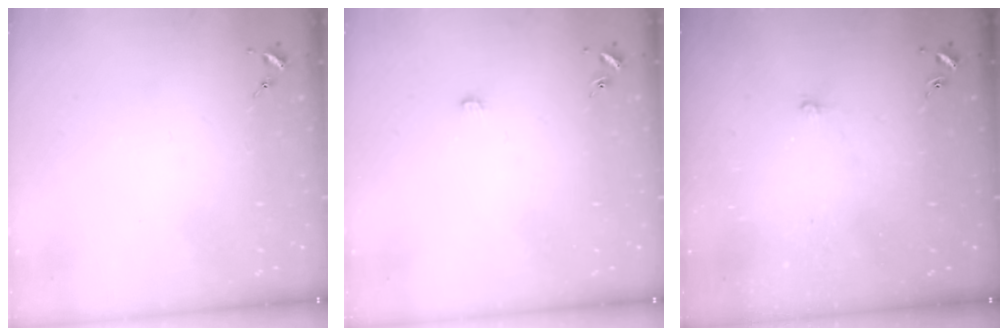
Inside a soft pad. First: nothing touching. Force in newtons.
{"total": 3.8, "press": 3.8, "slide": 0.4}
{"total": 5.7, "press": 5.7, "slide": 0.5}